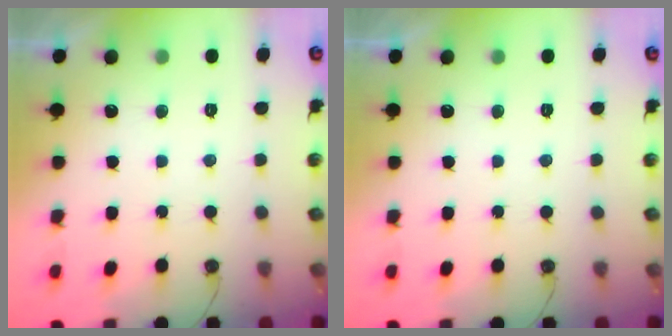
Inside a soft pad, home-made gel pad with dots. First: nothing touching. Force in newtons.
{"total": 0.0}